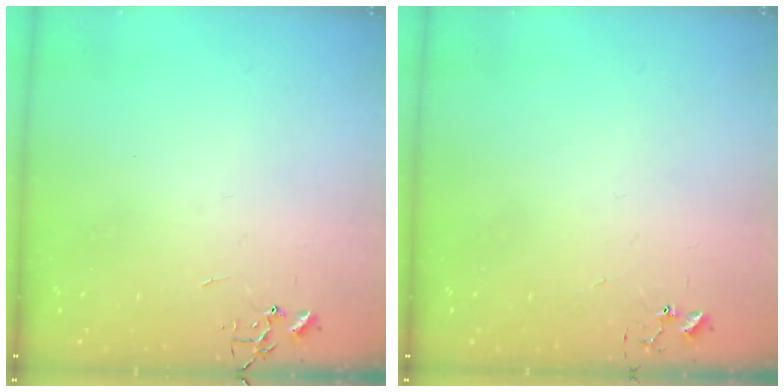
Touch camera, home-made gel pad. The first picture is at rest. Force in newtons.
{"total": 3.5, "press": 3.4, "slide": 0.4}